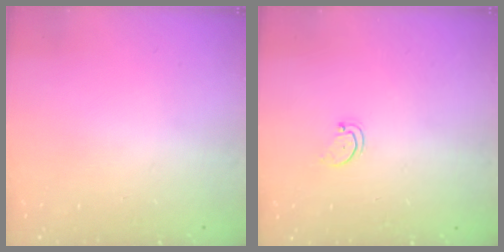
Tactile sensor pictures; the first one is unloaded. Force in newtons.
{"total": 1.5, "press": 1.5, "slide": 0.3}